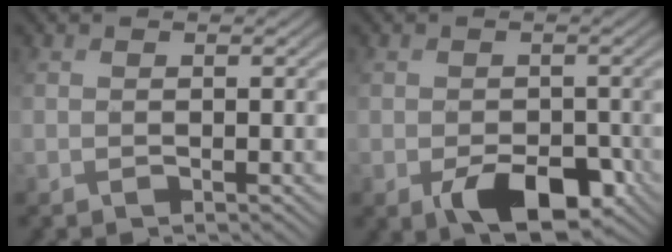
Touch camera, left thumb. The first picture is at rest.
{"total": 6.0, "force": [-3.0, 3.6, 3.7], "torque": [-0.059, -0.008, -0.040]}